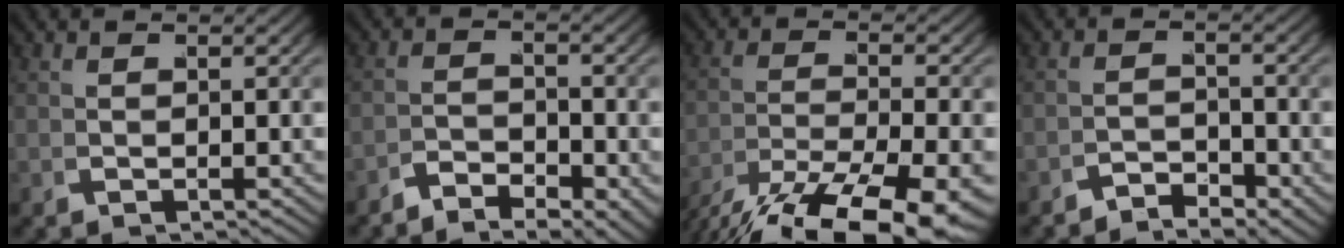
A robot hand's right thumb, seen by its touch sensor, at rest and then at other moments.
{"total": 3.4, "force": [-2.9, 1.4, 1.2], "torque": [-0.009, -0.007, -0.061]}
{"total": 10.9, "force": [-6.6, 4.6, 7.3], "torque": [-0.131, -0.044, -0.082]}
{"total": 3.0, "force": [-2.8, 1.0, 0.5], "torque": [0.004, -0.002, -0.060]}